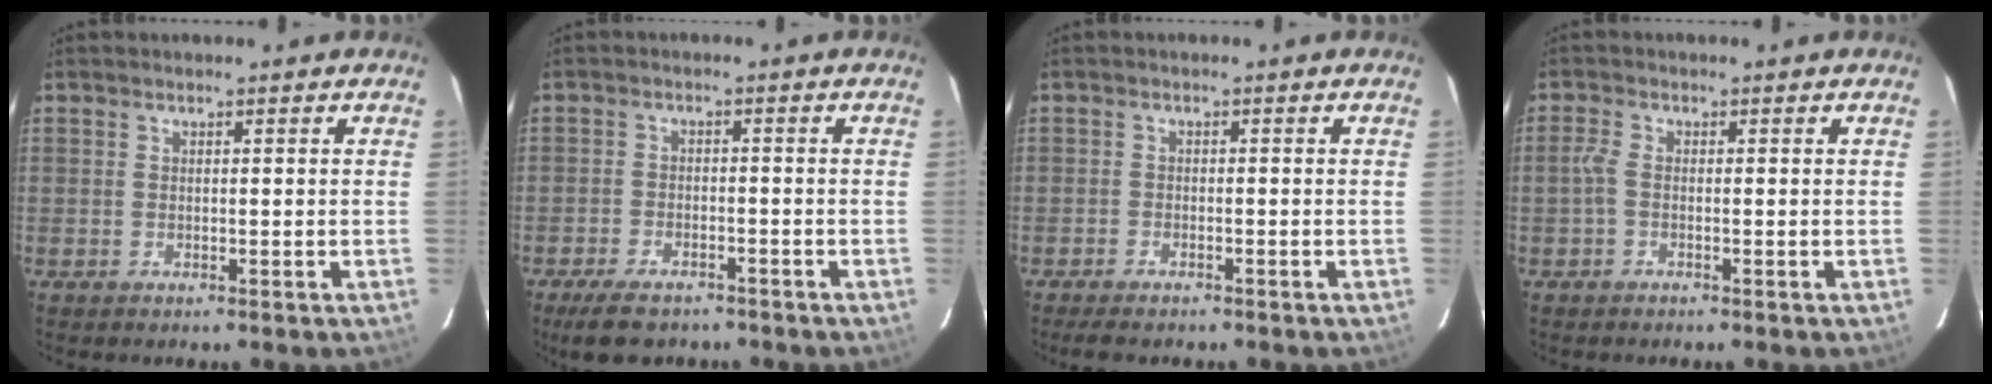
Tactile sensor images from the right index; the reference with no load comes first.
{"total": 7.8, "force": [-6.1, 3.3, 3.6], "torque": [-0.093, -0.005, -0.098]}
{"total": 4.1, "force": [-3.5, 1.2, 1.7], "torque": [-0.047, -0.007, -0.056]}
{"total": 1.7, "force": [-0.6, 0.6, 1.5], "torque": [-0.036, 0.004, -0.015]}